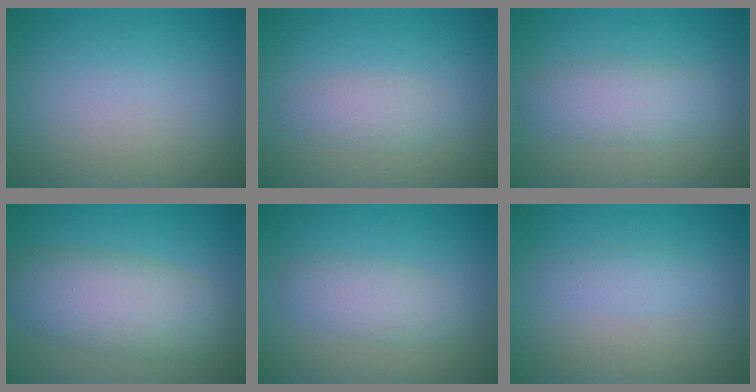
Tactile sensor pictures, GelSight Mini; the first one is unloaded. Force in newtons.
{"total": 1.9, "press": 1.9, "slide": 0.1}
{"total": 3.3, "press": 3.3, "slide": 0.0}
{"total": 6.2, "press": 6.2, "slide": 0.4}
{"total": 2.7, "press": 2.7, "slide": 0.2}
{"total": 1.4, "press": 1.4, "slide": 0.1}